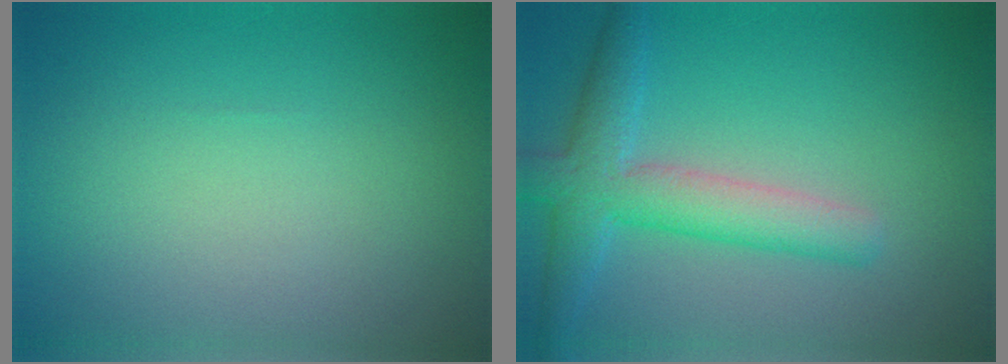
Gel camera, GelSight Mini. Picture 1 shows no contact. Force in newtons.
{"total": 5.0, "press": 5.0, "slide": 0.3}